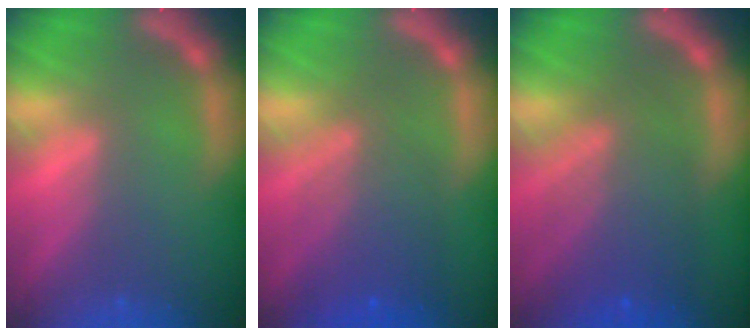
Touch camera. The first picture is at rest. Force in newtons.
{"total": 6.0}
{"total": 7.5}